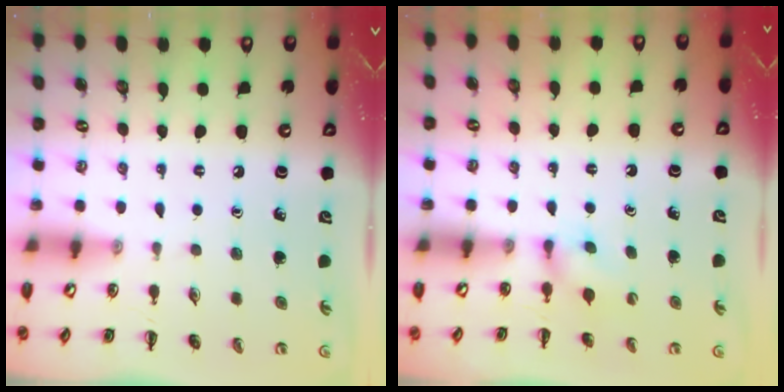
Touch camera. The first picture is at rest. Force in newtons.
{"total": 3.7, "press": 3.5, "slide": 1.2}